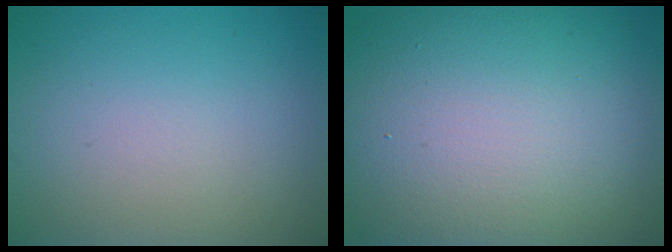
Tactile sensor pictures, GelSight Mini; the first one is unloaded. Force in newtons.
{"total": 18.4, "press": 18.4, "slide": 0.8}